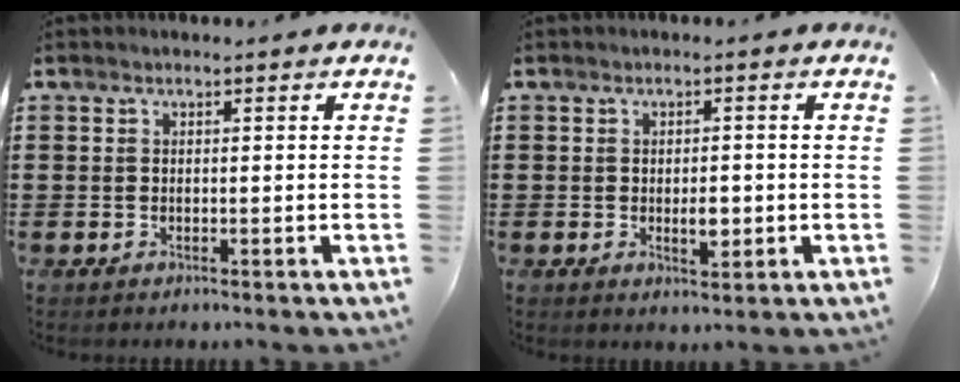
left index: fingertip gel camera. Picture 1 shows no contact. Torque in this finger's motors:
{"motor_torque": [0.07, 0.06, 0.07, 0.06]}